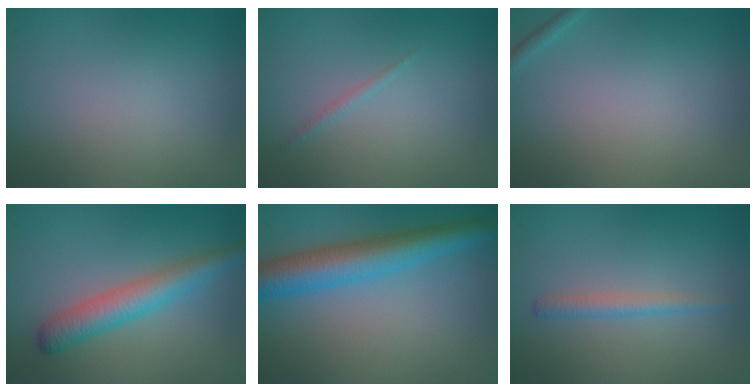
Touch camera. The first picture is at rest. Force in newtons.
{"total": 0.6, "press": 0.6, "slide": 0.1}
{"total": 0.7, "press": 0.7, "slide": 0.0}
{"total": 4.0, "press": 4.0, "slide": 0.1}
{"total": 6.5, "press": 6.5, "slide": 0.2}
{"total": 1.5, "press": 1.5, "slide": 0.1}